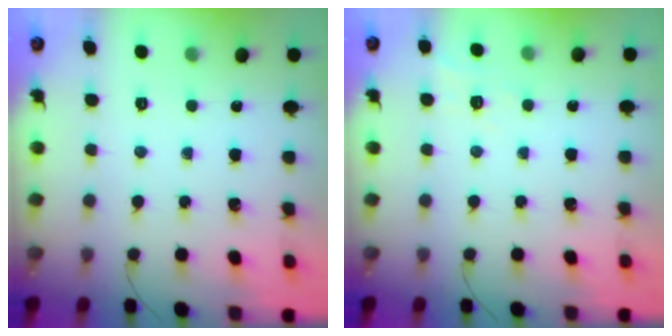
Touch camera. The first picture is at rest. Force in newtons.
{"total": 7.9, "press": 7.7, "slide": 1.7}